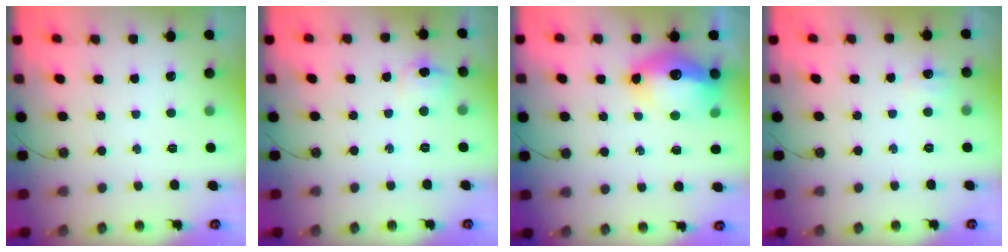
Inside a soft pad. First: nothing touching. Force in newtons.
{"total": 6.6, "press": 6.6, "slide": 0.7}
{"total": 15.3, "press": 15.2, "slide": 1.3}
{"total": 5.6, "press": 5.4, "slide": 1.4}